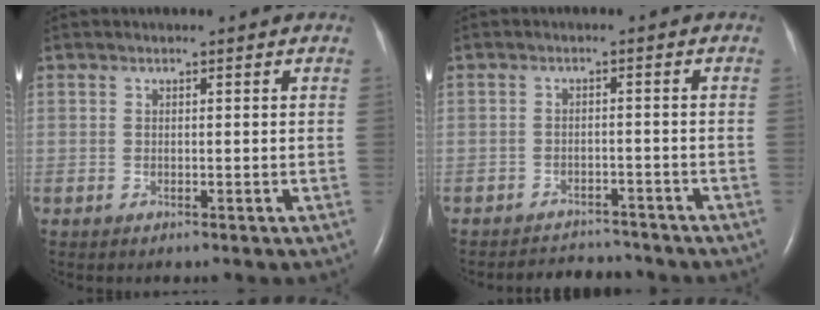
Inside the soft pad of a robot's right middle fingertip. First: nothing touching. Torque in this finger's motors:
{"motor_torque": [0.35, -0.35, -0.01, -0.01]}